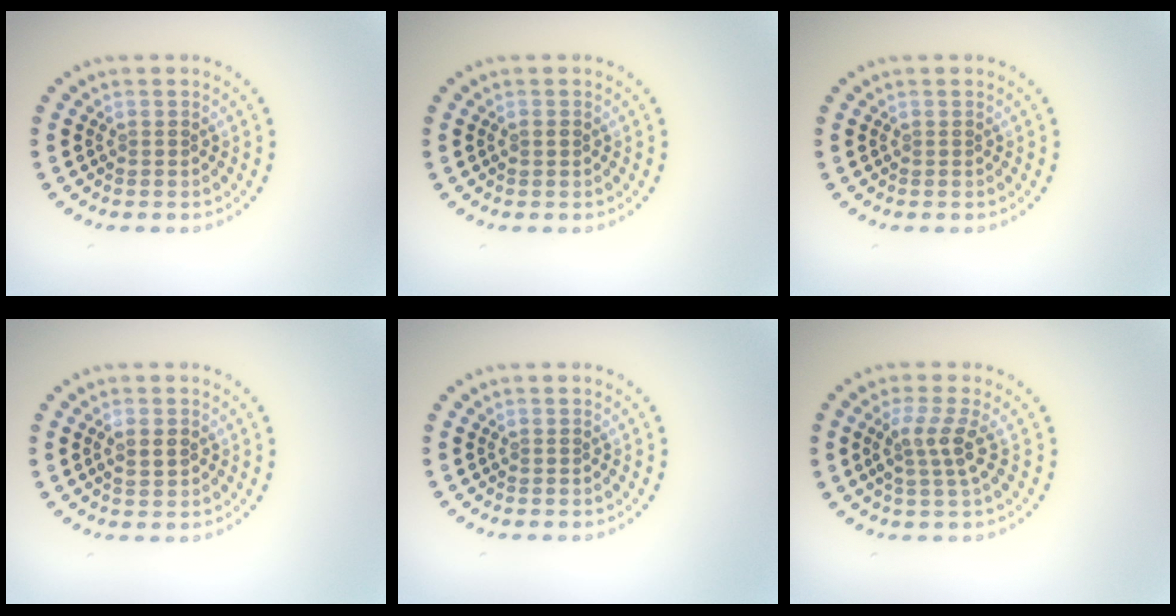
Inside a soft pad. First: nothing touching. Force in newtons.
{"total": 0.8, "press": 0.8, "slide": 0.1}
{"total": 0.0}
{"total": 1.3, "press": 1.2, "slide": 0.2}
{"total": 0.0}
{"total": 2.7, "press": 2.0, "slide": 1.8}